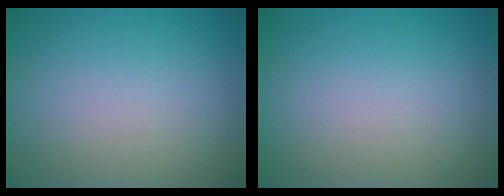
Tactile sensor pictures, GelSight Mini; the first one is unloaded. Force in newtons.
{"total": 0.0}